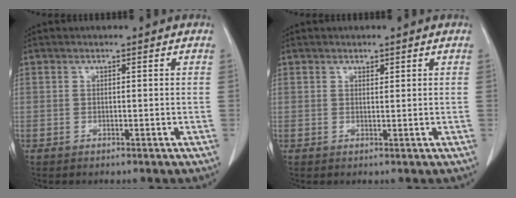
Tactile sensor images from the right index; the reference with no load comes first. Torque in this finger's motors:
{"motor_torque": [0.00, 0.00, 0.00, -0.01]}